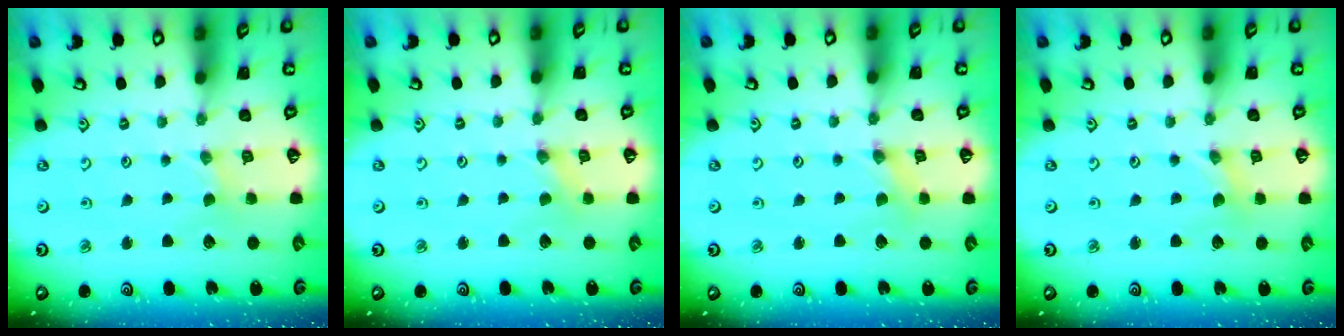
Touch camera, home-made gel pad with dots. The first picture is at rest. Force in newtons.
{"total": 0.0}
{"total": 0.0}
{"total": 0.0}